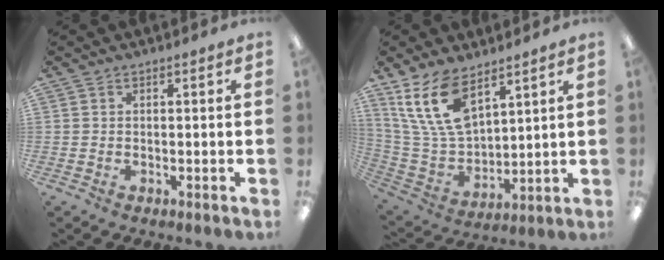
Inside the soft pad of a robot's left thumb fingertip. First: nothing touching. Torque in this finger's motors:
{"motor_torque": [1.00, 1.14, 1.19, -1.58, 0.18]}